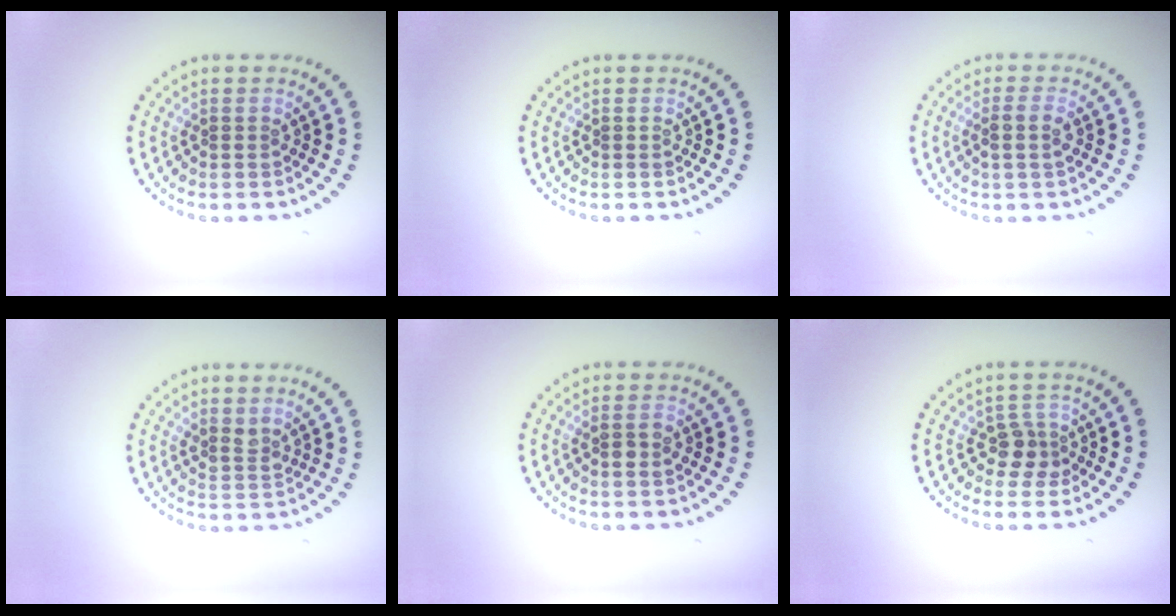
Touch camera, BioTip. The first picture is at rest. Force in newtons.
{"total": 0.0}
{"total": 1.8, "press": 1.5, "slide": 0.9}
{"total": 1.5, "press": 1.2, "slide": 0.9}
{"total": 1.4, "press": 1.3, "slide": 0.5}
{"total": 2.2, "press": 1.9, "slide": 1.2}